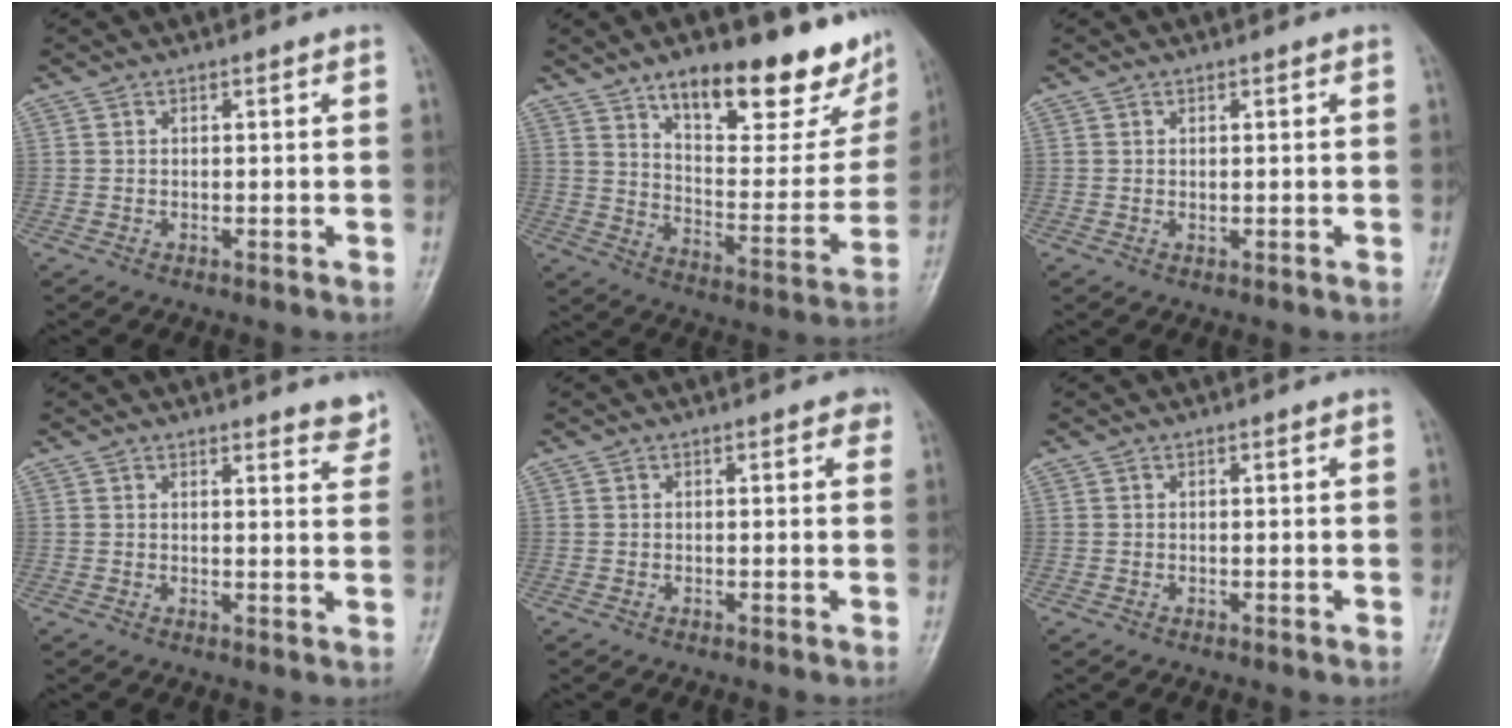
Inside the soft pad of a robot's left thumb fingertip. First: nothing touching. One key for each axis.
{"total": 23.4, "fx": 15.8, "fy": 8.7, "fz": 14.8, "tx": -0.152, "ty": -0.081, "tz": 0.237}
{"total": 0.5, "fx": 0.3, "fy": 0.3, "fz": 0.3, "tx": -0.004, "ty": -0.003, "tz": 0.003}
{"total": 4.0, "fx": 3.5, "fy": 1.1, "fz": 1.5, "tx": 0.001, "ty": -0.024, "tz": 0.034}
{"total": 1.4, "fx": 0.7, "fy": 0.8, "fz": 0.9, "tx": 0.003, "ty": 0.001, "tz": 0.002}
{"total": 0.0}